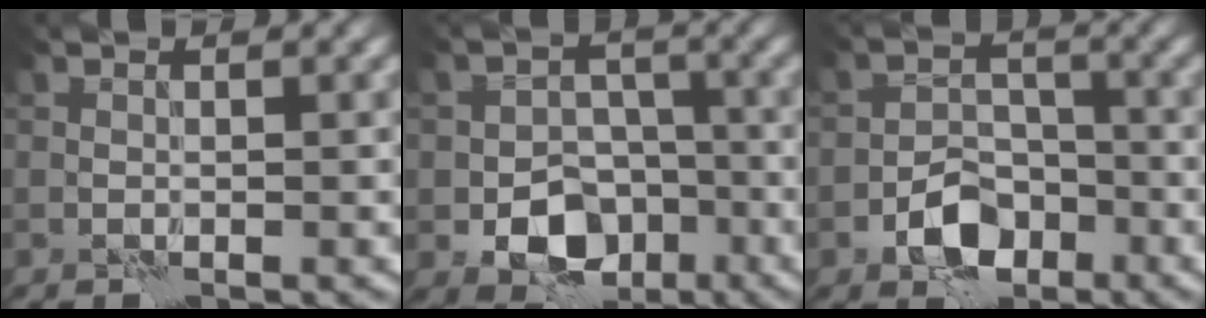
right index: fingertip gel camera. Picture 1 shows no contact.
{"total": 7.0, "force": [-2.9, 5.1, 3.8], "torque": [-0.052, -0.009, -0.046]}
{"total": 4.8, "force": [-2.5, 3.1, 2.6], "torque": [-0.038, 0.001, -0.049]}